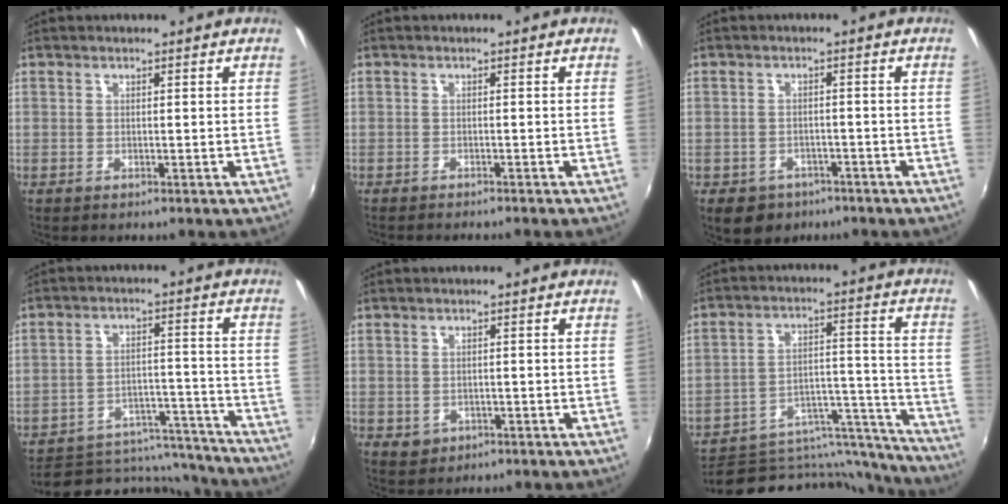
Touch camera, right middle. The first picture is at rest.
{"total": 2.5, "force": [-2.3, 0.1, 0.9], "torque": [-0.028, -0.009, -0.039]}
{"total": 7.0, "force": [-4.4, 4.9, 2.3], "torque": [-0.058, -0.004, -0.056]}
{"total": 17.7, "force": [-15.9, 6.1, 4.6], "torque": [-0.088, 0.030, -0.202]}
{"total": 2.6, "force": [-0.7, 2.3, 1.0], "torque": [-0.020, -0.002, -0.005]}
{"total": 24.9, "force": [-23.1, 6.6, 6.5], "torque": [-0.092, 0.038, -0.312]}